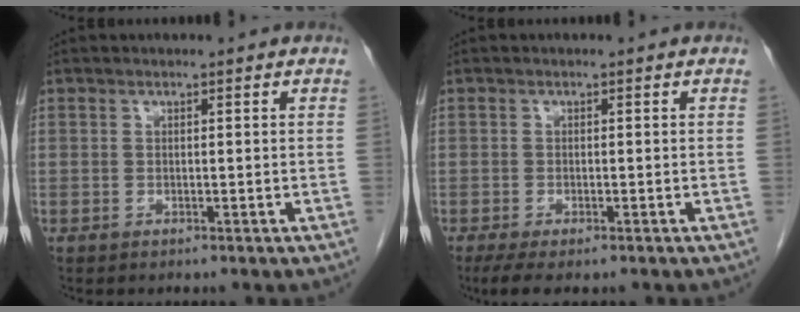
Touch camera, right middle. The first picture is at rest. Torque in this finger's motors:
{"motor_torque": [0.21, -0.13, 0.05, 0.02]}